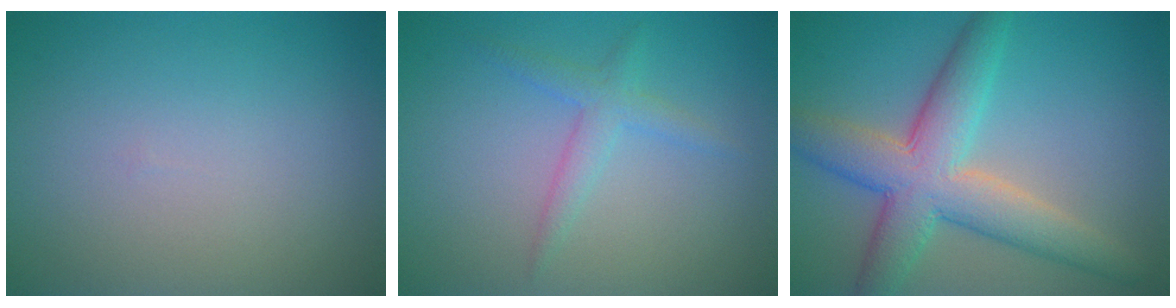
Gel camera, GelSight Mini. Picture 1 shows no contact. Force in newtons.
{"total": 2.0, "press": 2.0, "slide": 0.1}
{"total": 7.5, "press": 7.5, "slide": 0.6}